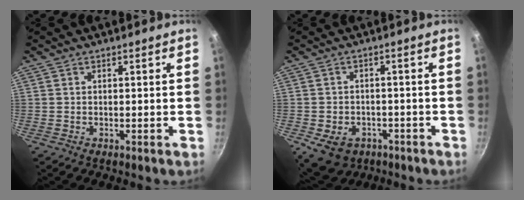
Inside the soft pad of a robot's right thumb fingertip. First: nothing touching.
{"total": 10.0, "force": [-4.6, 7.6, 4.6], "torque": [-0.084, 0.023, -0.059]}